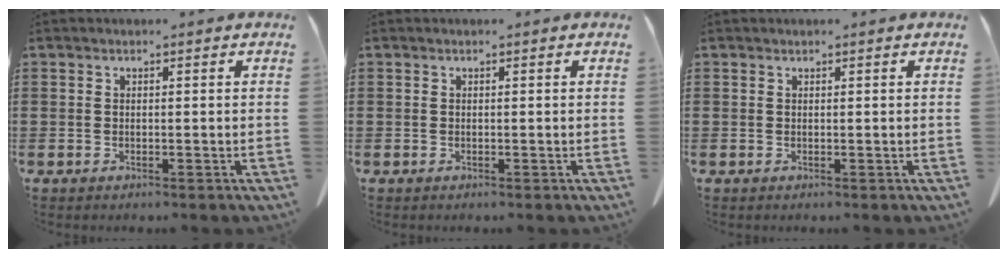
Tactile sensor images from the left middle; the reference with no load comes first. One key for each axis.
{"total": 0.0}
{"total": 0.0}